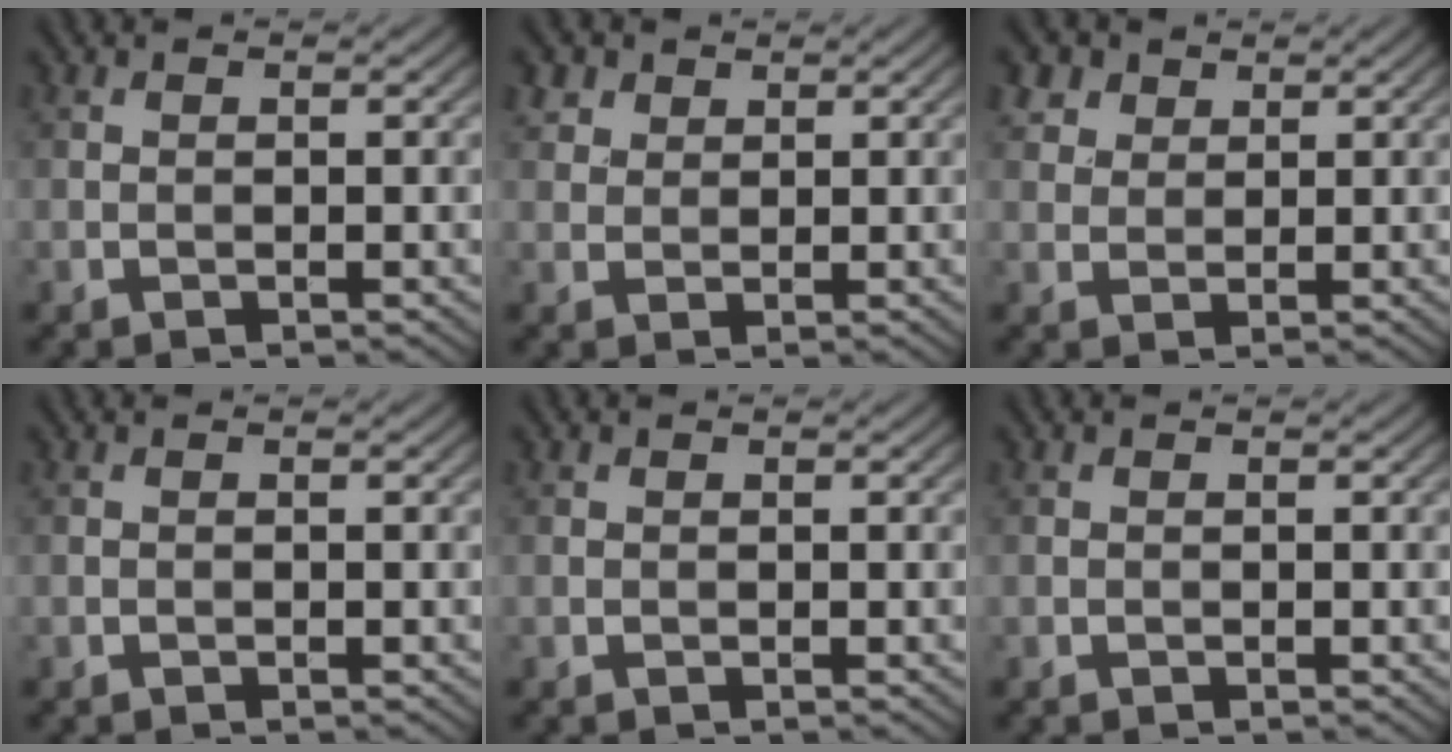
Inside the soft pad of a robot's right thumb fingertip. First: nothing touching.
{"total": 3.1, "force": [2.0, 2.2, 1.1], "torque": [-0.028, -0.003, 0.048]}
{"total": 4.7, "force": [3.0, 3.1, 1.8], "torque": [-0.055, -0.005, 0.068]}
{"total": 0.0}
{"total": 0.0}
{"total": 0.0}